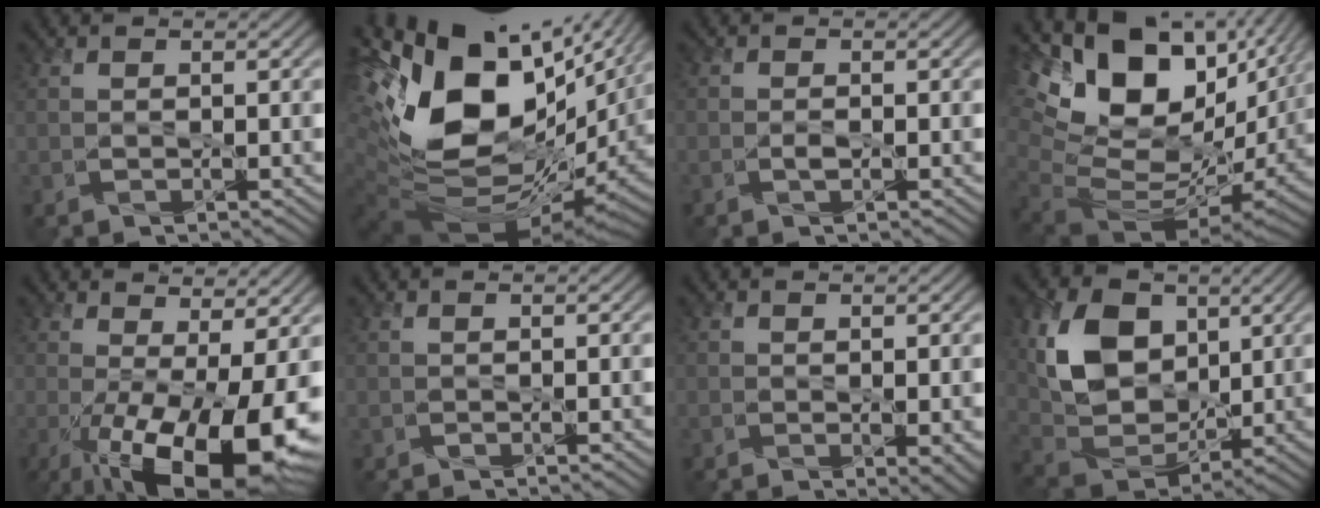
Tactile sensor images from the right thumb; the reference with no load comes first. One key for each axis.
{"total": 19.5, "fx": 4.0, "fy": 10.5, "fz": 16.0, "tx": -0.308, "ty": -0.024, "tz": 0.102}
{"total": 1.0, "fx": -0.5, "fy": 0.3, "fz": 0.8, "tx": -0.011, "ty": 0.003, "tz": -0.014}
{"total": 18.9, "fx": 5.5, "fy": 11.5, "fz": 14.0, "tx": -0.244, "ty": -0.028, "tz": 0.150}
{"total": 15.4, "fx": -3.9, "fy": 6.0, "fz": 13.7, "tx": -0.231, "ty": -0.032, "tz": -0.049}
{"total": 0.0}
{"total": 2.4, "fx": -0.6, "fy": 1.2, "fz": 1.9, "tx": -0.023, "ty": -0.006, "tz": -0.011}
{"total": 11.7, "fx": 3.6, "fy": 8.1, "fz": 7.7, "tx": -0.173, "ty": 0.000, "tz": 0.062}